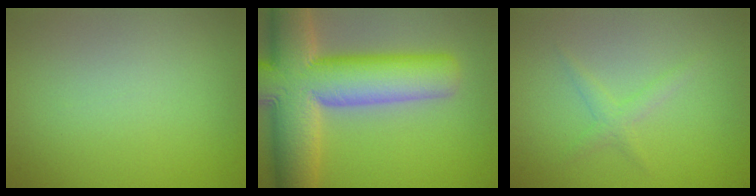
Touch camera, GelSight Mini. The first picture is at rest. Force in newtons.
{"total": 13.4, "press": 13.4, "slide": 0.5}
{"total": 1.3, "press": 1.3, "slide": 0.0}